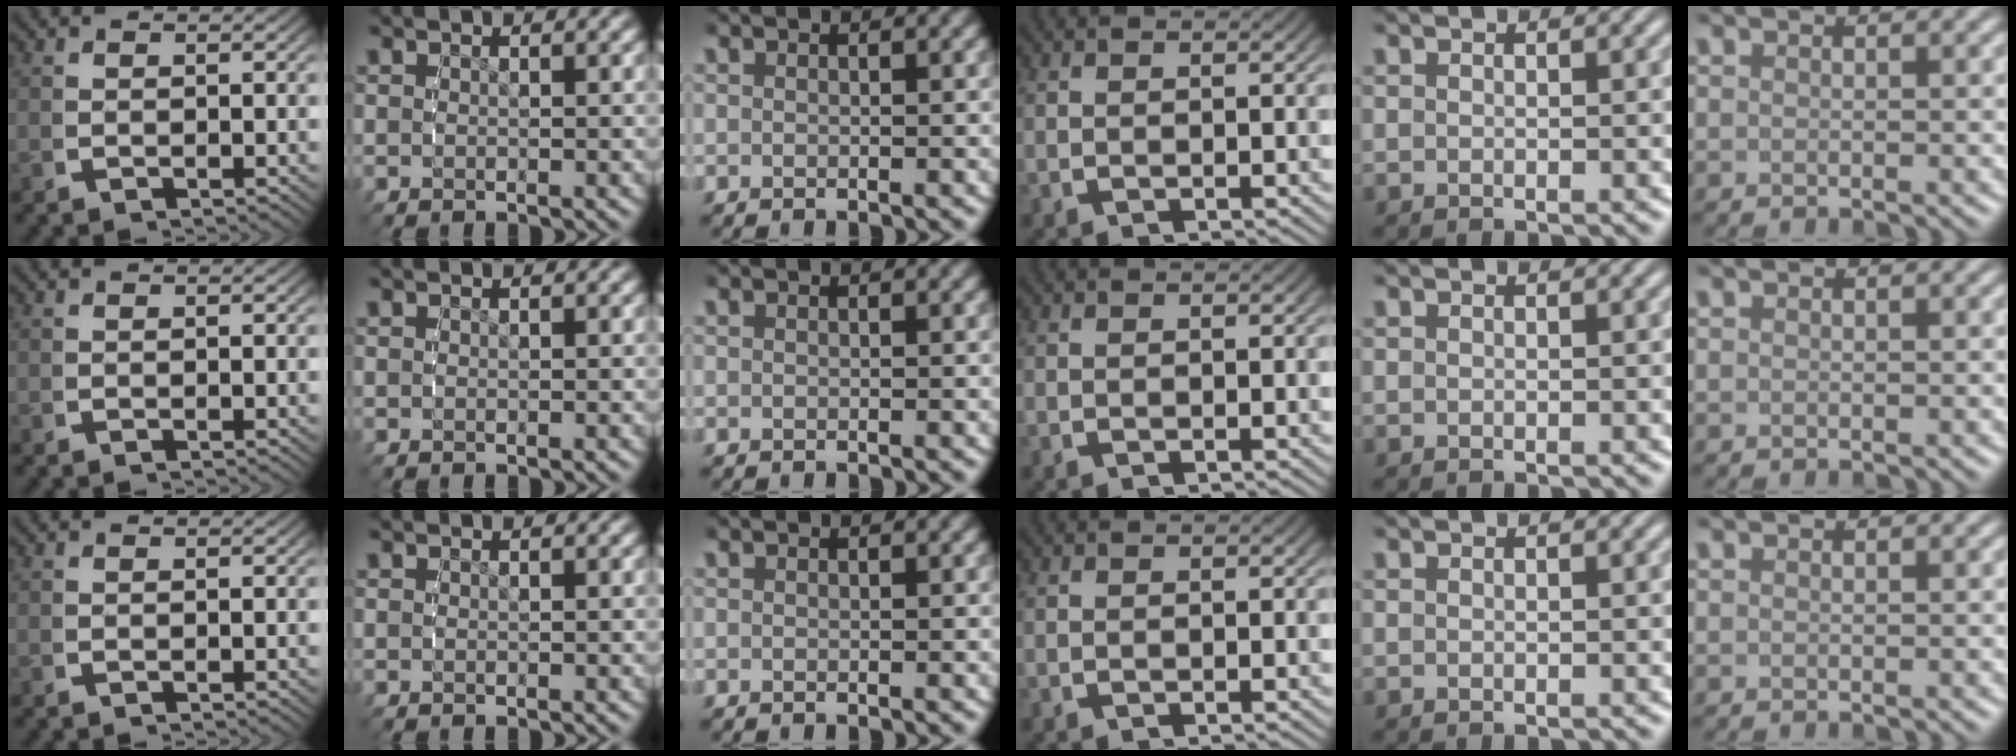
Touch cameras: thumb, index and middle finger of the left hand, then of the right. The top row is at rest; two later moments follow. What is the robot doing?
{"motion": "reach", "object": "air blower"}